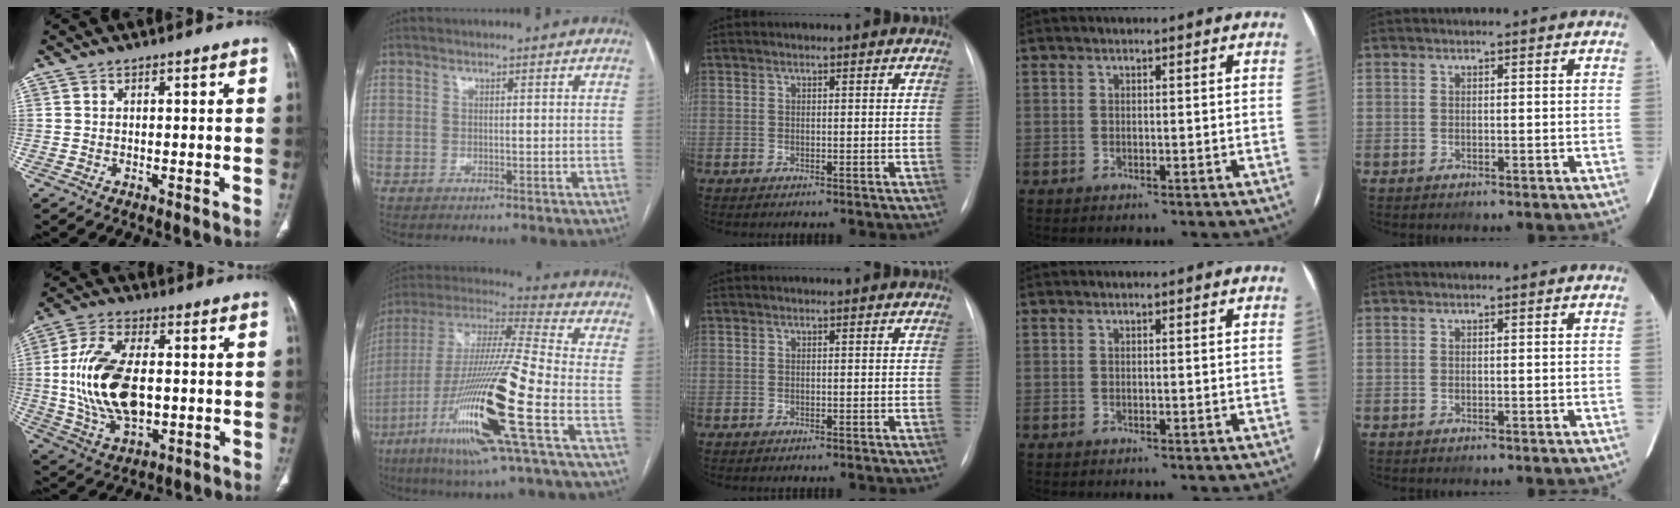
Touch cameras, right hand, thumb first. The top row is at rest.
{"thumb": {"total": 17.4, "force": [0.2, 9.5, 14.5], "torque": [-0.282, 0.000, 0.012]}, "index": {"total": 23.4, "force": [-8.7, 0.7, 21.8], "torque": [-0.438, -0.035, -0.165]}}